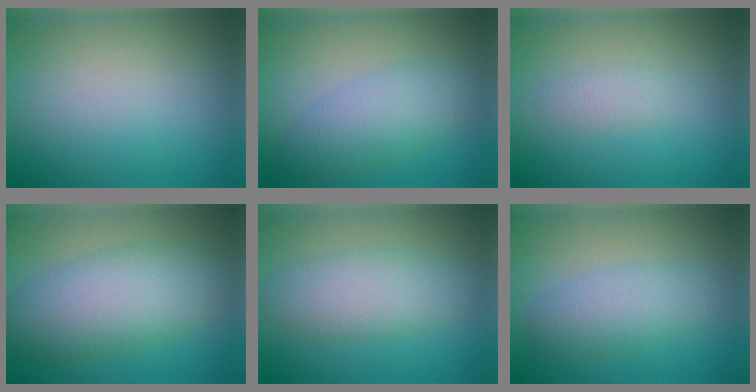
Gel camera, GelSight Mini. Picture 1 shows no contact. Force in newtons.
{"total": 3.7, "press": 3.7, "slide": 0.1}
{"total": 1.3, "press": 1.3, "slide": 0.0}
{"total": 7.3, "press": 7.3, "slide": 0.2}
{"total": 4.3, "press": 4.3, "slide": 0.4}
{"total": 3.3, "press": 3.3, "slide": 0.1}